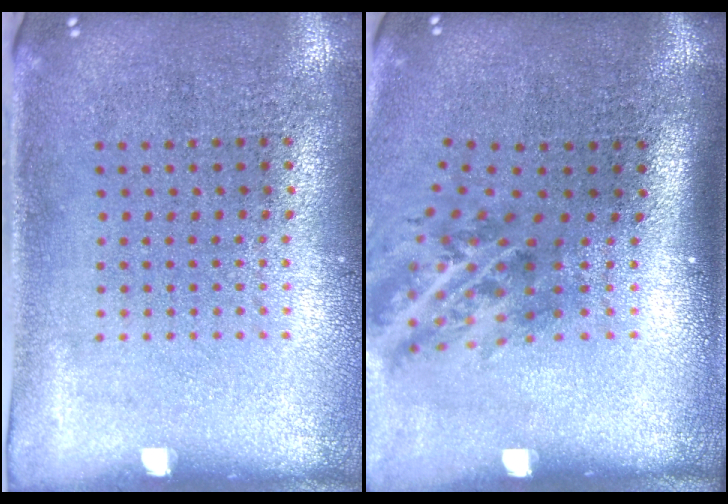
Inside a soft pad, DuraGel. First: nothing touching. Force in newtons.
{"total": 1.8, "press": 1.2, "slide": 1.4}